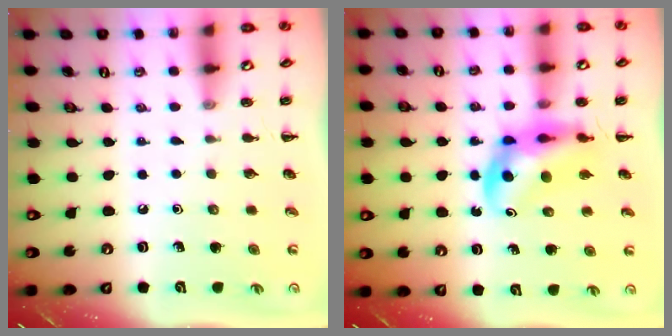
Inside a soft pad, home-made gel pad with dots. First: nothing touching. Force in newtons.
{"total": 8.5, "press": 8.1, "slide": 2.6}